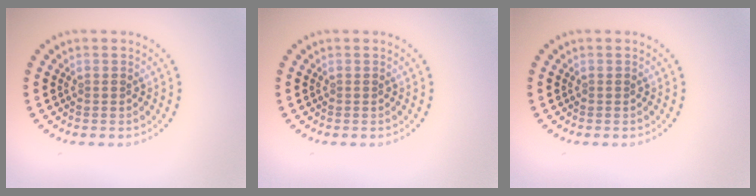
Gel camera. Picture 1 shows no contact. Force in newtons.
{"total": 0.0}
{"total": 0.0}